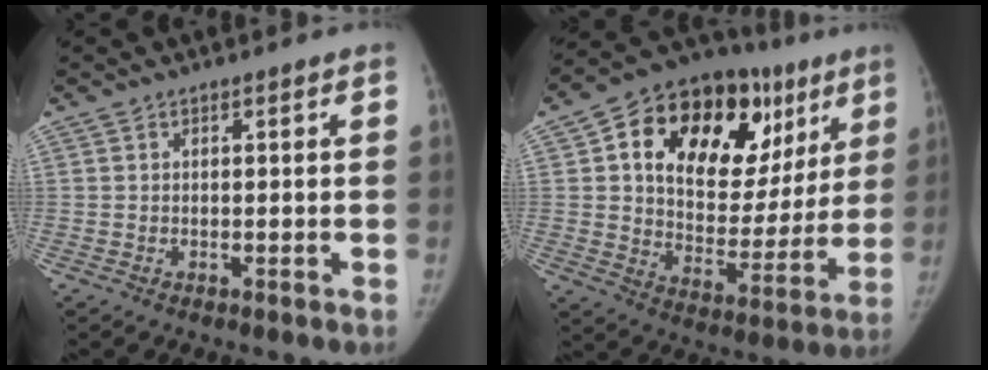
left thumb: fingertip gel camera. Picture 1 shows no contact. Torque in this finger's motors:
{"motor_torque": [1.99, 2.12, 1.49, -1.28, 0.11]}